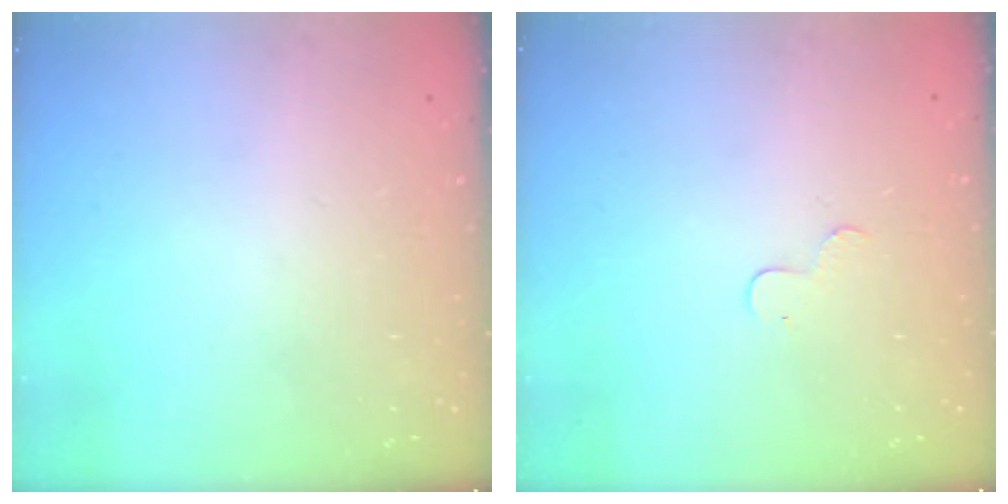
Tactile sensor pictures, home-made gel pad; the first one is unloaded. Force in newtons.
{"total": 3.4, "press": 3.4, "slide": 0.3}